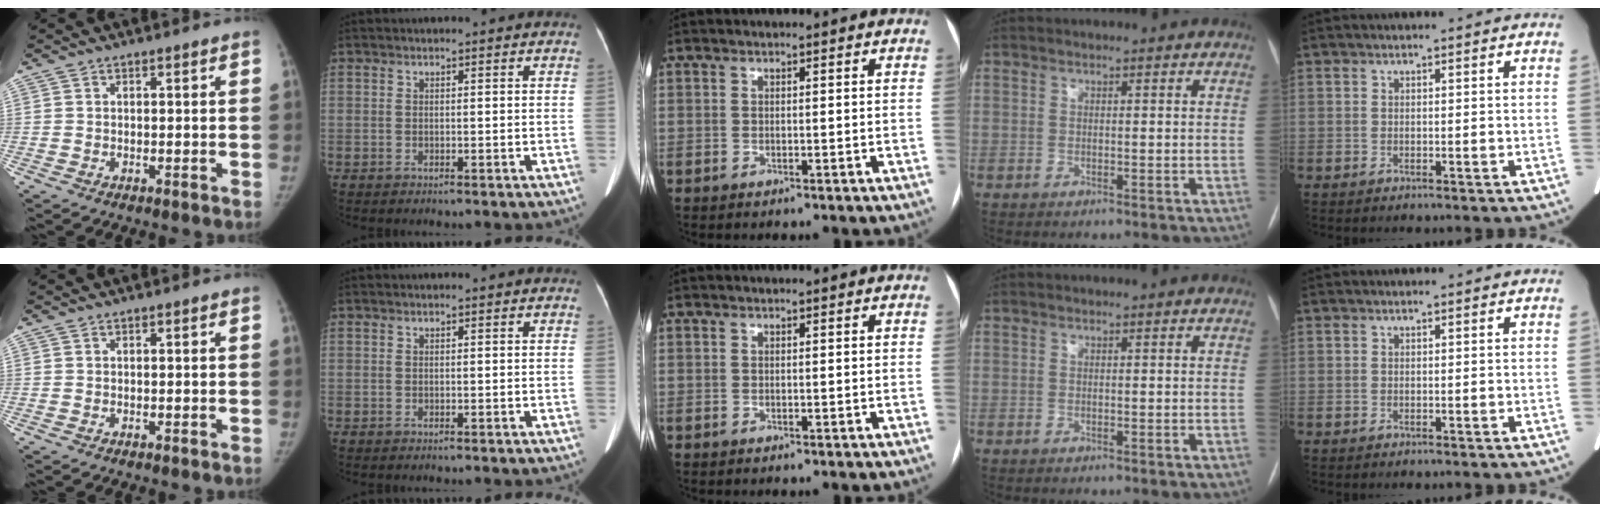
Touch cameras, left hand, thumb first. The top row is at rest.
{}